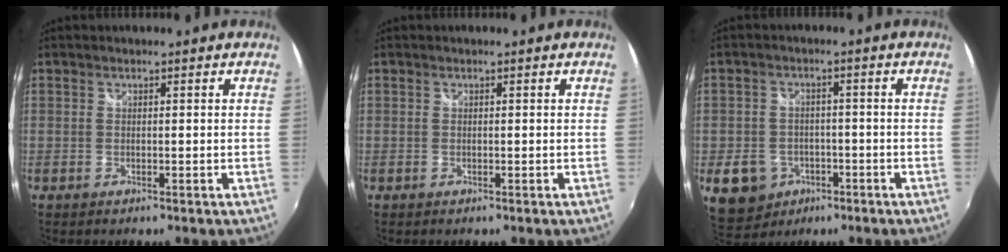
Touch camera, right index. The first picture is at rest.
{"total": 0.0}
{"total": 8.8, "force": [-4.0, 7.2, 3.3], "torque": [-0.093, 0.007, -0.047]}